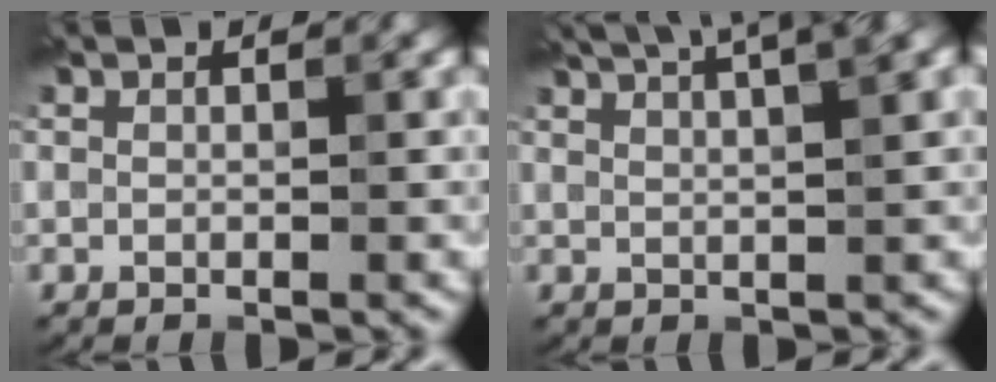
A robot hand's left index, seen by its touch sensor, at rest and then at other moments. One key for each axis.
{"total": 8.6, "fx": 5.6, "fy": 3.0, "fz": 5.8, "tx": -0.052, "ty": 0.053, "tz": 0.046}